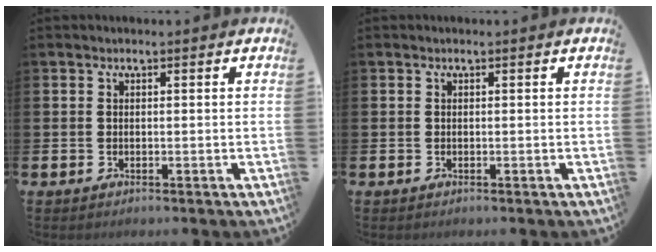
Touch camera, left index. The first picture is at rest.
{"total": 0.0}